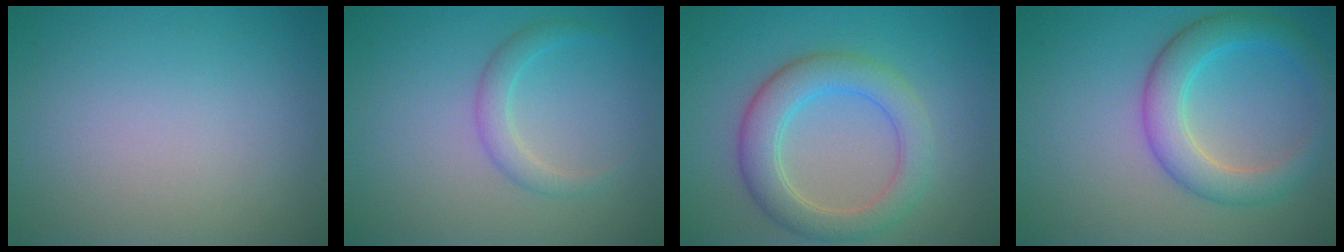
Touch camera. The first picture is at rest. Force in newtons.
{"total": 1.9, "press": 1.9, "slide": 0.1}
{"total": 5.0, "press": 5.0, "slide": 0.1}
{"total": 4.8, "press": 4.8, "slide": 0.1}